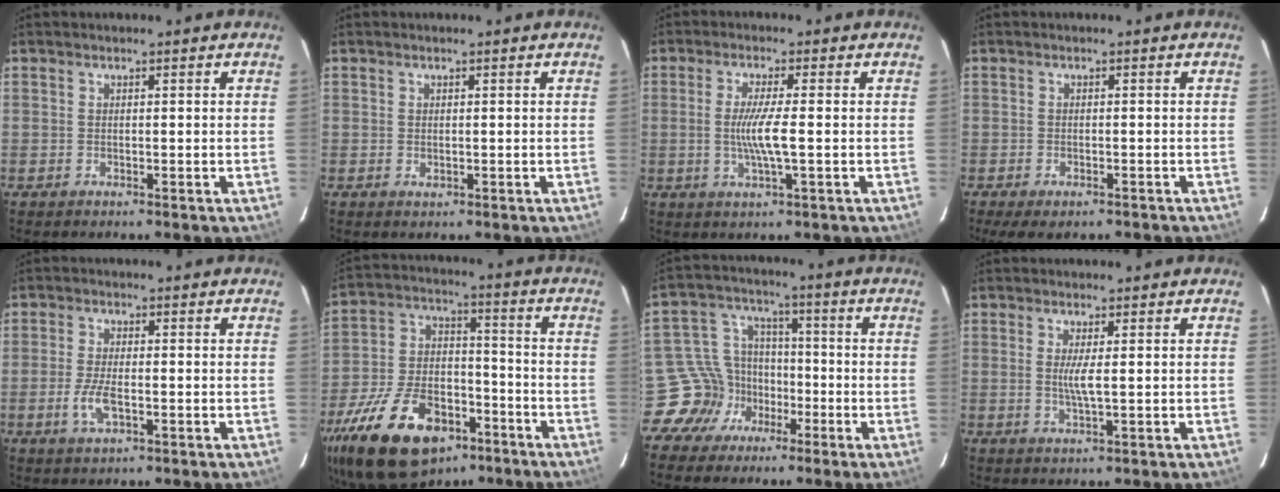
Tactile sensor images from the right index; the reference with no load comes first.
{"total": 0.9, "force": [0.0, 0.6, 0.6], "torque": [-0.011, 0.000, 0.001]}
{"total": 5.8, "force": [-0.7, -0.1, 5.8], "torque": [-0.109, -0.009, -0.013]}
{"total": 6.4, "force": [-4.7, 2.3, 3.7], "torque": [-0.085, -0.026, -0.071]}
{"total": 5.0, "force": [-1.6, 1.7, 4.4], "torque": [-0.097, -0.005, -0.031]}
{"total": 24.3, "force": [-14.5, 12.9, 14.7], "torque": [-0.311, -0.012, -0.230]}
{"total": 9.2, "force": [-5.1, 7.6, 0.9], "torque": [-0.027, 0.039, -0.088]}
{"total": 2.9, "force": [0.3, 0.0, 2.9], "torque": [-0.057, -0.007, 0.003]}